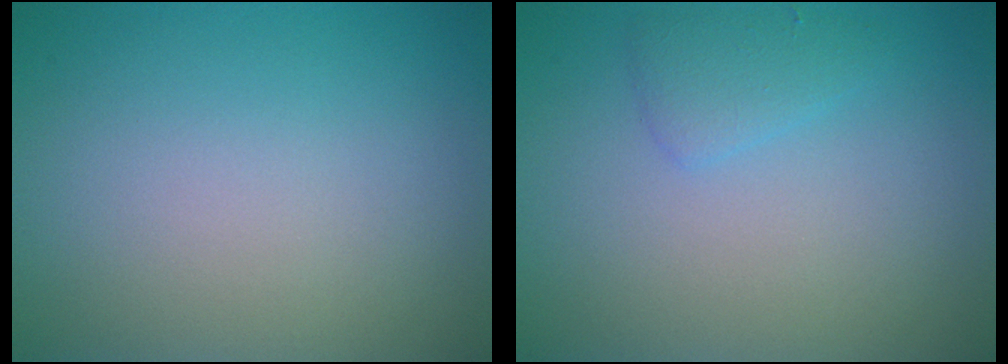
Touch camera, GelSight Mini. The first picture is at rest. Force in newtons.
{"total": 1.6, "press": 1.6, "slide": 0.1}